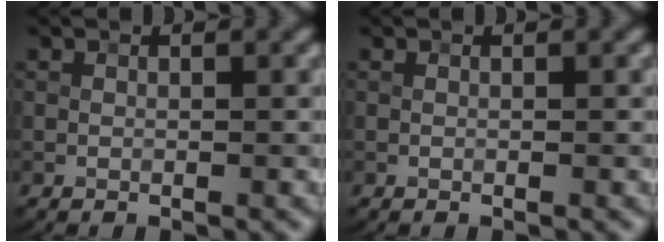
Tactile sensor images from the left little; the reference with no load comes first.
{"total": 0.0}